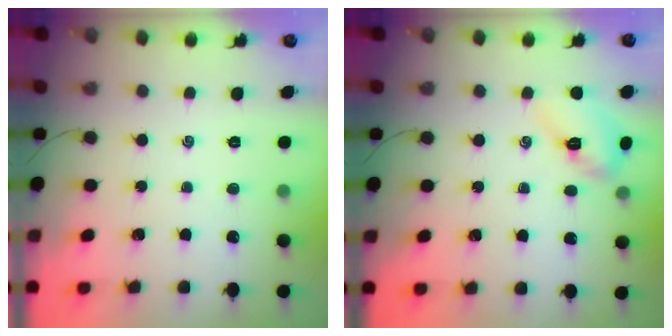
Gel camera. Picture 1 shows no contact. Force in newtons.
{"total": 6.5, "press": 6.5, "slide": 0.1}